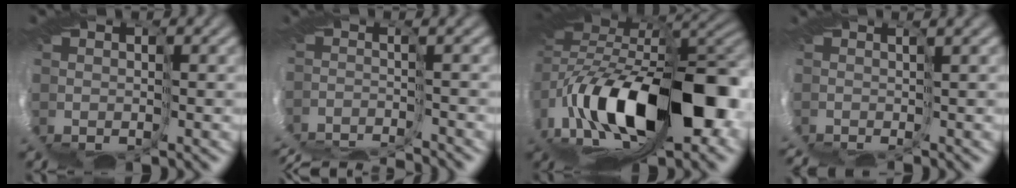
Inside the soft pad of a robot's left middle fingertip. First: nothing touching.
{"total": 8.9, "force": [-8.5, -2.3, -1.5], "torque": [0.008, -0.020, -0.111]}
{"total": 10.4, "force": [-0.9, 4.3, 9.5], "torque": [-0.163, -0.008, 0.003]}
{"total": 4.7, "force": [-3.1, -2.9, -2.0], "torque": [0.008, -0.017, -0.021]}